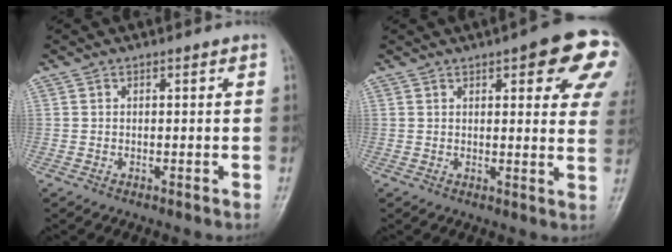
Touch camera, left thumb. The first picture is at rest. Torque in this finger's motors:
{"motor_torque": [2.59, 2.42, 1.32, -1.45, 0.08]}